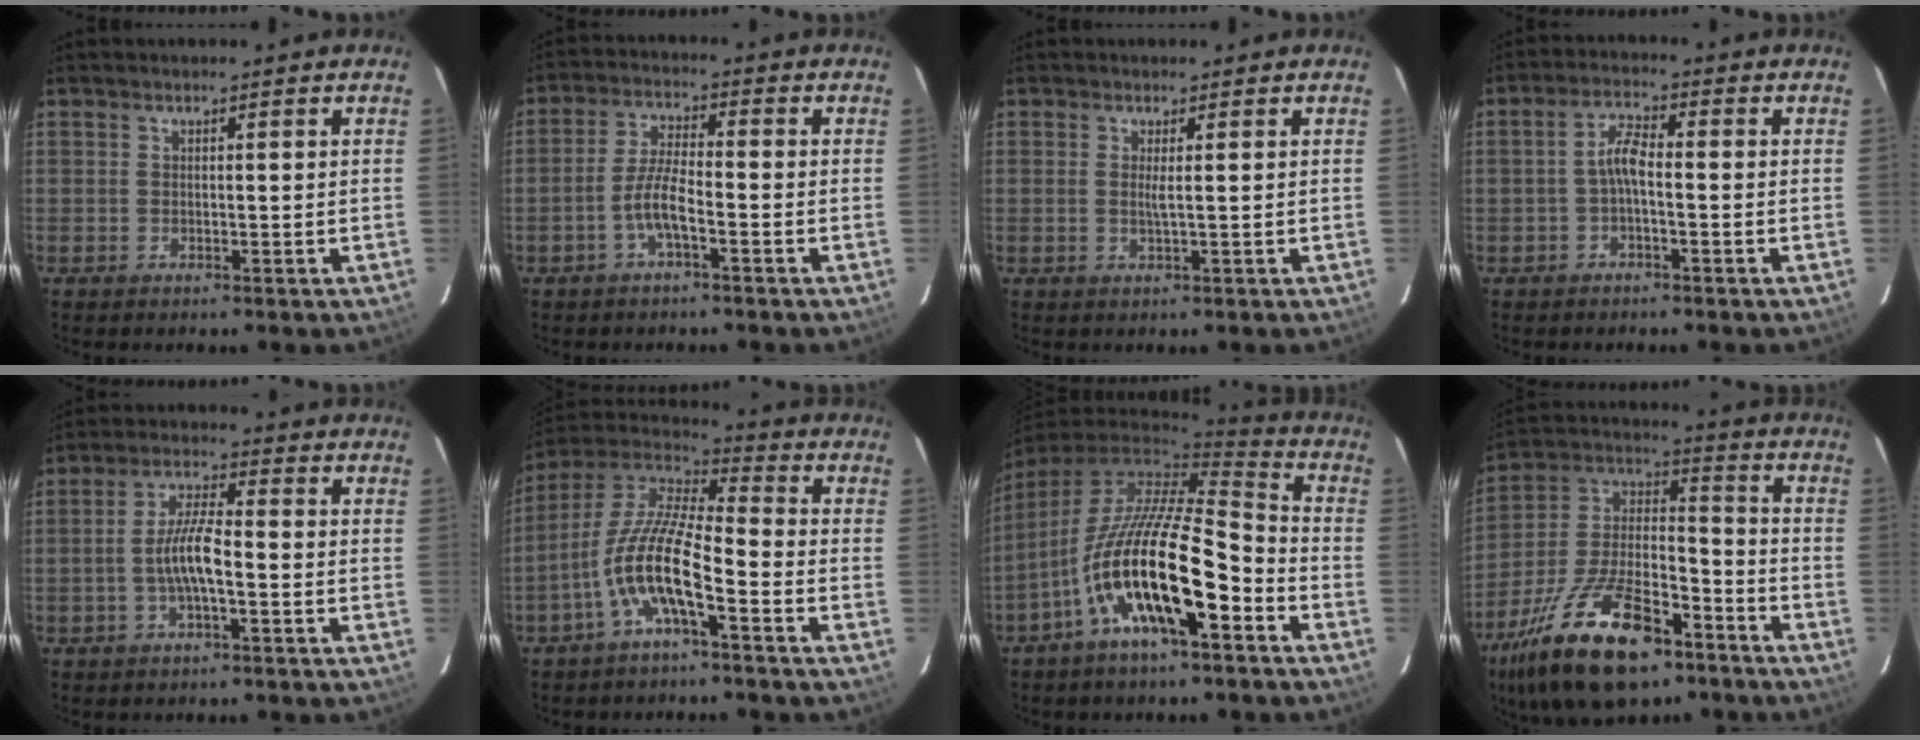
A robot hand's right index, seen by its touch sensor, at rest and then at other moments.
{"total": 6.4, "force": [-3.1, 1.1, 5.5], "torque": [-0.119, 0.011, -0.061]}
{"total": 1.3, "force": [0.2, -0.3, 1.3], "torque": [-0.027, -0.002, 0.004]}
{"total": 3.6, "force": [-1.2, 1.0, 3.3], "torque": [-0.070, 0.012, -0.025]}
{"total": 6.5, "force": [-1.8, 1.1, 6.1], "torque": [-0.124, 0.009, -0.034]}
{"total": 12.5, "force": [-5.4, 2.7, 10.9], "torque": [-0.220, 0.005, -0.108]}
{"total": 17.9, "force": [-7.9, 4.5, 15.4], "torque": [-0.274, -0.017, -0.146]}
{"total": 24.7, "force": [-15.0, 10.9, 16.3], "torque": [-0.324, -0.006, -0.251]}